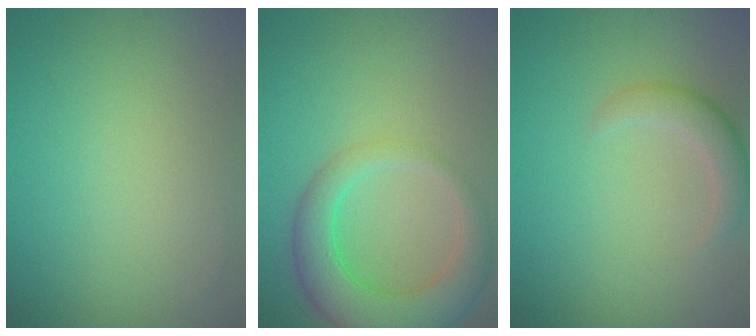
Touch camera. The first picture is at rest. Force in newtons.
{"total": 6.1, "press": 6.1, "slide": 0.3}
{"total": 2.5, "press": 2.5, "slide": 0.2}